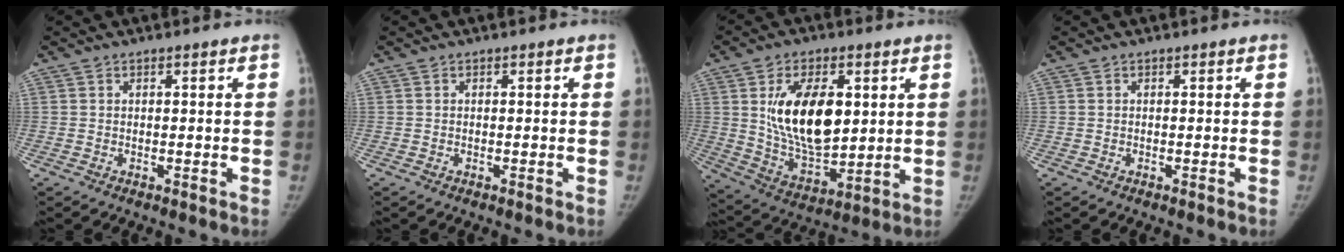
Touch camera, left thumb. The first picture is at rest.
{"total": 0.0}
{"total": 17.3, "force": [3.8, 9.6, 13.9], "torque": [-0.210, -0.027, 0.081]}
{"total": 0.0}